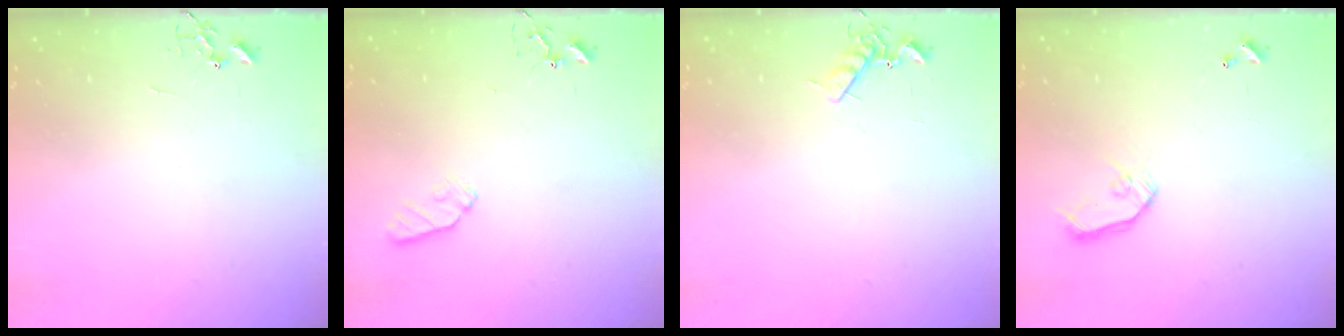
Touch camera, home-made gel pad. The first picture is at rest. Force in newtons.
{"total": 6.1, "press": 6.1, "slide": 0.8}
{"total": 7.8, "press": 7.8, "slide": 0.8}
{"total": 8.0, "press": 8.0, "slide": 0.4}